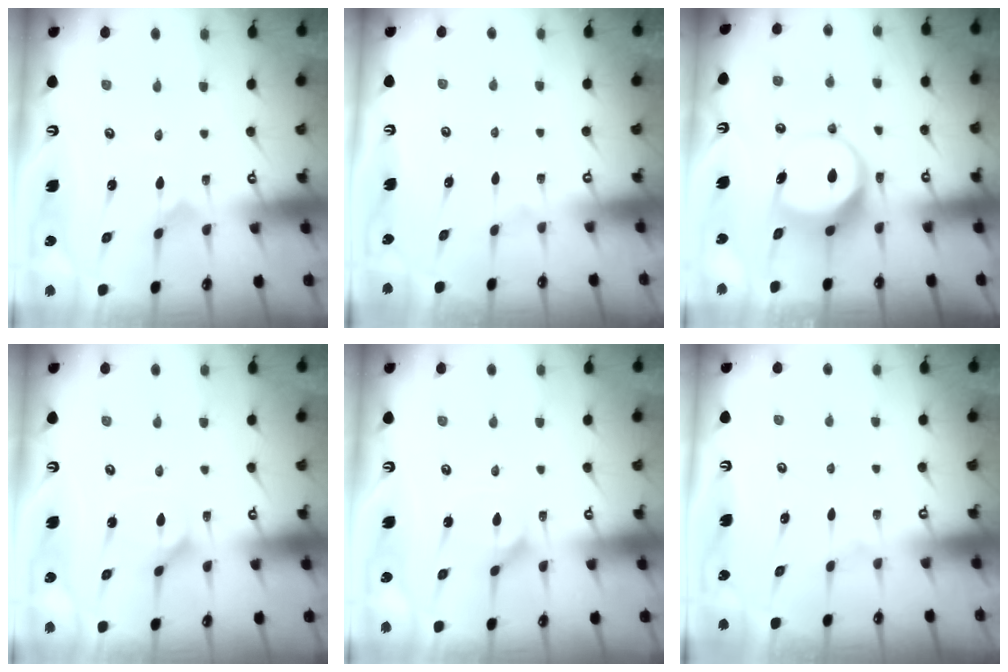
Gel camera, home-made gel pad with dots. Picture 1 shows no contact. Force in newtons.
{"total": 0.0}
{"total": 9.2, "press": 9.2, "slide": 0.9}
{"total": 2.6, "press": 2.6, "slide": 0.3}
{"total": 2.2, "press": 2.2, "slide": 0.3}
{"total": 0.0}